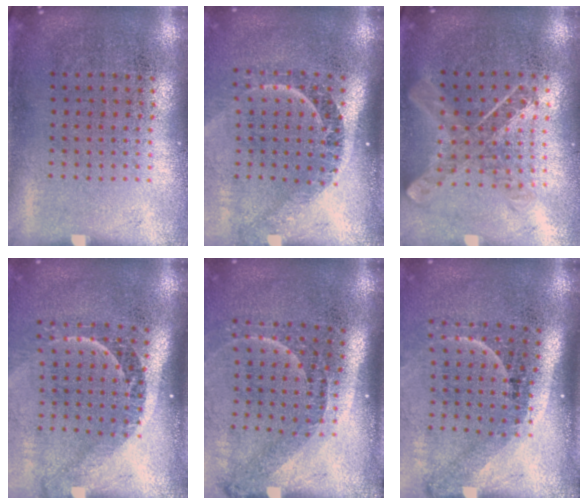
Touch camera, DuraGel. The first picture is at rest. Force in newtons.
{"total": 2.4, "press": 1.7, "slide": 1.7}
{"total": 0.9, "press": 0.9, "slide": 0.0}
{"total": 2.3, "press": 1.6, "slide": 1.7}
{"total": 2.2, "press": 1.5, "slide": 1.5}
{"total": 2.2, "press": 1.5, "slide": 1.7}